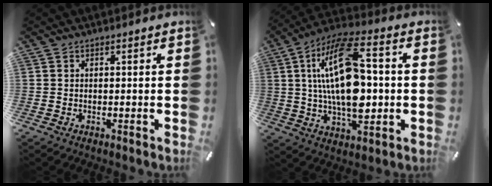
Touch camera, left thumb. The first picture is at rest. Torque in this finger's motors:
{"motor_torque": [1.90, 3.11, 1.59, -1.18, 0.73]}